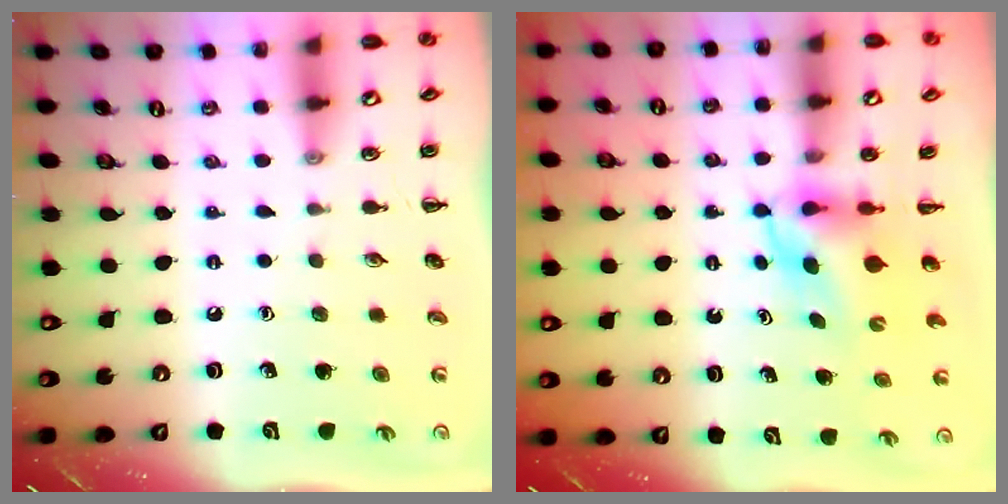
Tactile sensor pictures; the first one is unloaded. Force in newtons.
{"total": 5.8, "press": 5.7, "slide": 1.0}